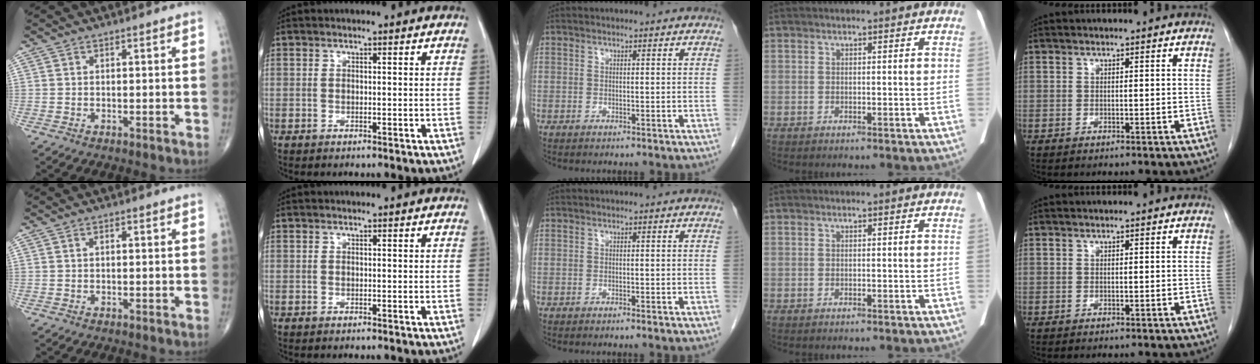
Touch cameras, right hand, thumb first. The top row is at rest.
{"thumb": {"total": 0.6, "force": [0.1, 0.3, 0.5], "torque": [-0.009, 0.000, 0.000]}, "middle": {"total": 0.5, "force": [-0.3, -0.1, 0.4], "torque": [-0.011, 0.000, -0.003]}}